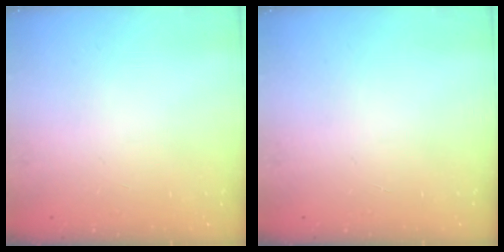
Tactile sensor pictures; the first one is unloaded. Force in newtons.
{"total": 0.0}